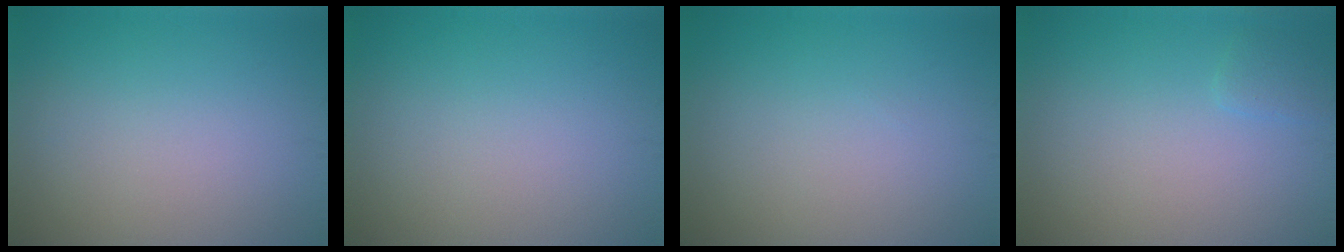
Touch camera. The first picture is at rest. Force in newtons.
{"total": 0.0}
{"total": 0.0}
{"total": 1.0, "press": 1.0, "slide": 0.1}